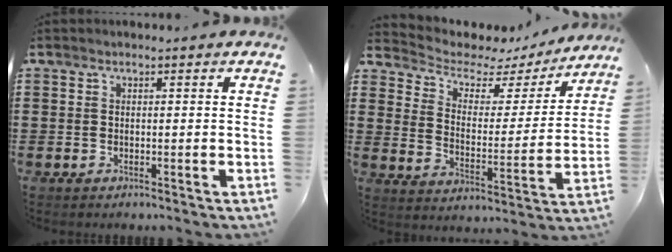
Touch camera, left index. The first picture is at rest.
{"total": 4.4, "force": [3.5, 2.3, 1.3], "torque": [-0.045, -0.030, 0.050]}